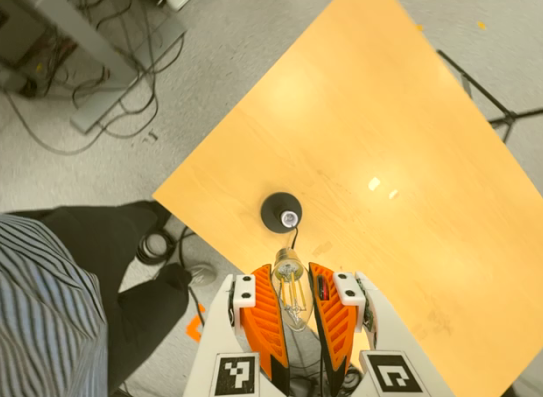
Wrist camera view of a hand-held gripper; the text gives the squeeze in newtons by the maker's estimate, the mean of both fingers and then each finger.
{"total": 21.4, "left": 25.2, "right": 17.5}